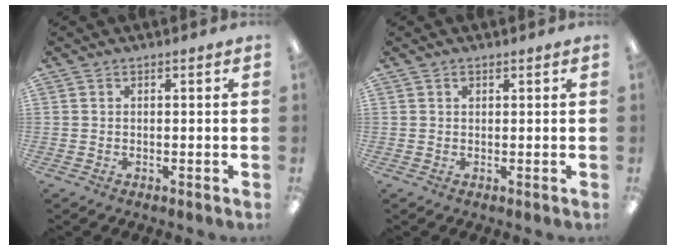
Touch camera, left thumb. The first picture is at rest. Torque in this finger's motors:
{"motor_torque": [0.35, -0.19, 0.44, -0.28, 0.00]}